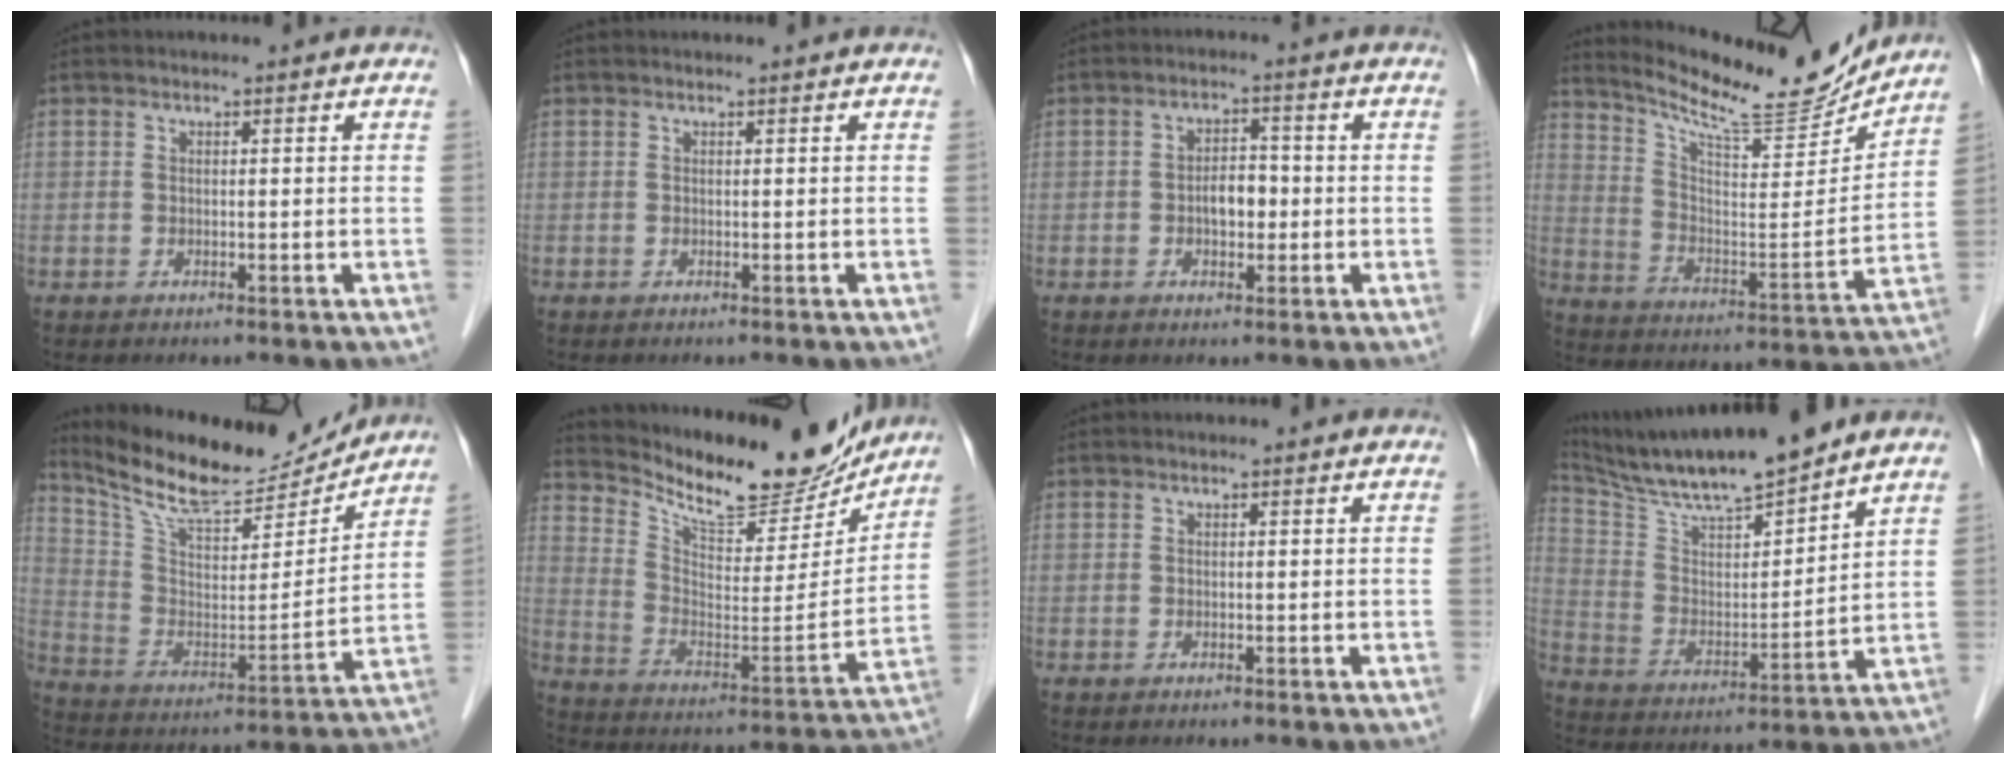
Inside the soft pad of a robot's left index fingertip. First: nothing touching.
{"total": 0.0}
{"total": 3.7, "force": [-0.7, 2.1, 3.0], "torque": [-0.052, 0.009, -0.011]}
{"total": 17.8, "force": [16.8, 1.8, 5.8], "torque": [-0.111, -0.044, 0.255]}
{"total": 17.3, "force": [16.2, 3.3, 5.3], "torque": [-0.106, -0.019, 0.266]}
{"total": 20.1, "force": [18.4, 4.6, 6.8], "torque": [-0.126, -0.032, 0.279]}
{"total": 0.0}
{"total": 16.1, "force": [14.4, 0.9, 7.2], "torque": [-0.143, 0.003, 0.262]}